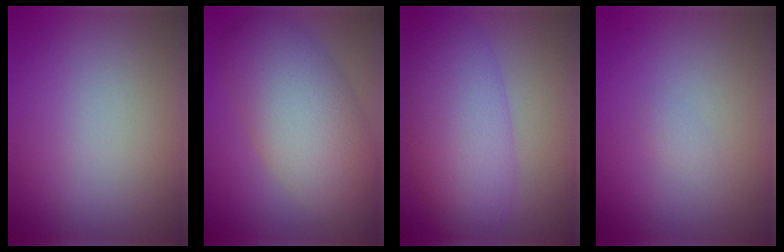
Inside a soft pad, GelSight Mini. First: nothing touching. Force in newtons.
{"total": 8.6, "press": 8.6, "slide": 0.6}
{"total": 7.1, "press": 7.1, "slide": 0.1}
{"total": 0.5, "press": 0.5, "slide": 0.0}